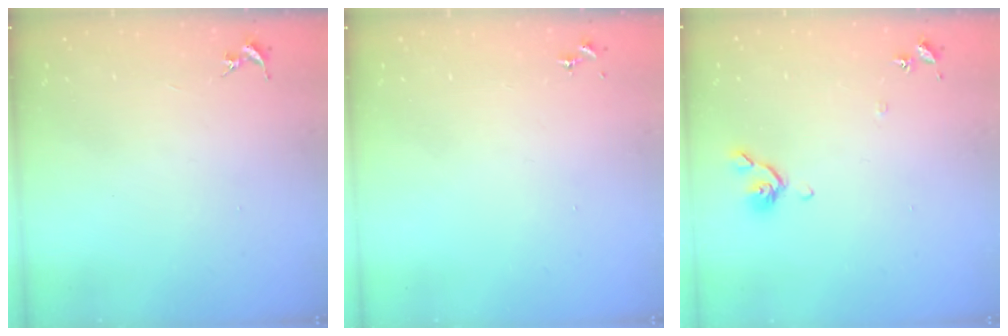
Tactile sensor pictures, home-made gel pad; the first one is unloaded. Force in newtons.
{"total": 0.0}
{"total": 6.7, "press": 6.6, "slide": 1.0}